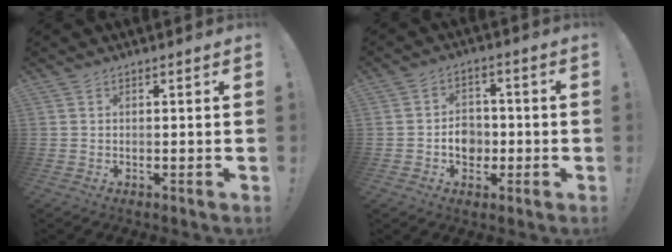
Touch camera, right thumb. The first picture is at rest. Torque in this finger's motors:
{"motor_torque": [0.87, 1.00, 0.60, -0.61, 0.14]}